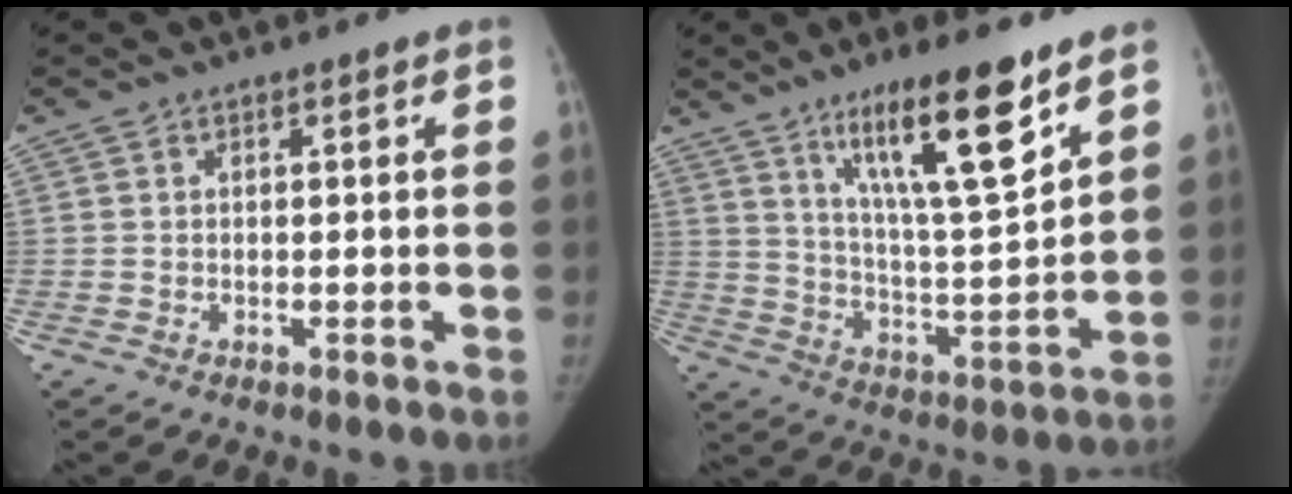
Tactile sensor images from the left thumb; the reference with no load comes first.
{"total": 17.4, "force": [10.8, 3.0, 13.2], "torque": [-0.203, -0.064, 0.191]}